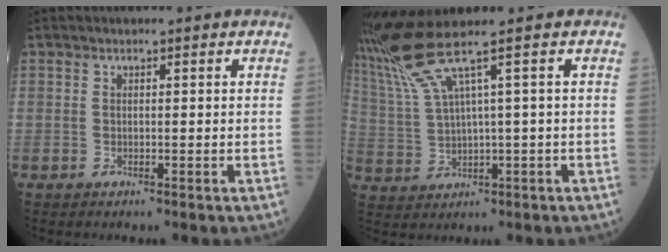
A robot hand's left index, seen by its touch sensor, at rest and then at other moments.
{"total": 6.4, "force": [4.8, -2.4, 3.6], "torque": [-0.095, 0.003, 0.111]}